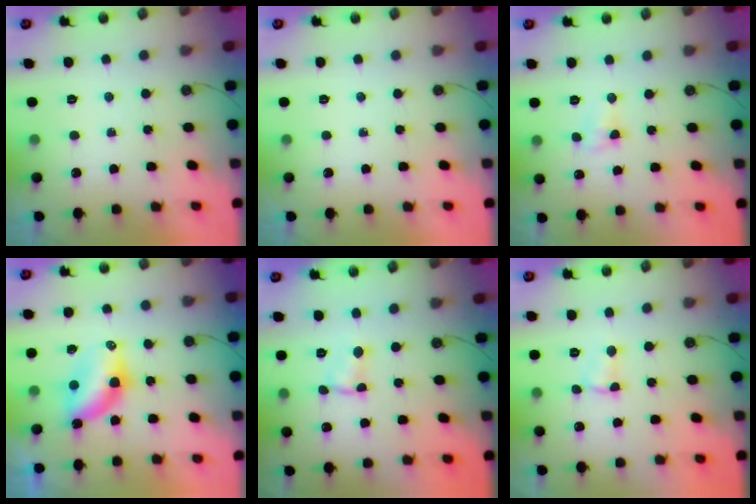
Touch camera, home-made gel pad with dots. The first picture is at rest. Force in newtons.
{"total": 0.0}
{"total": 5.3, "press": 5.2, "slide": 0.9}
{"total": 6.5, "press": 6.5, "slide": 0.2}
{"total": 1.5, "press": 1.5, "slide": 0.2}
{"total": 2.8, "press": 2.8, "slide": 0.5}